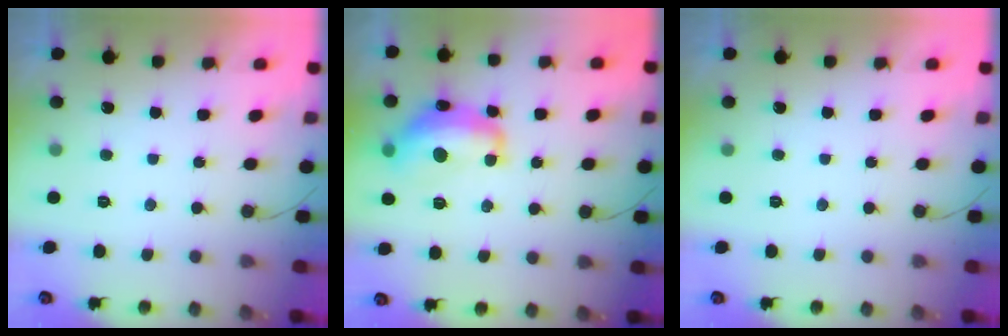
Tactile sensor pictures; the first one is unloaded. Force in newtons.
{"total": 15.0, "press": 14.9, "slide": 1.1}
{"total": 0.0}